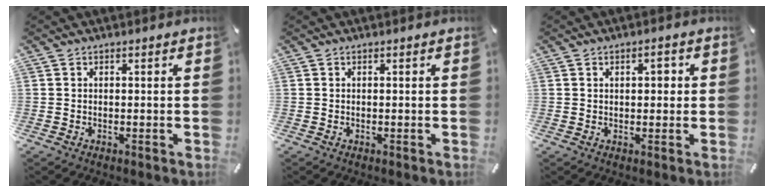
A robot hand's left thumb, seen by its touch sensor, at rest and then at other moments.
{"total": 0.0}
{"total": 2.9, "force": [0.8, 1.6, 2.3], "torque": [-0.025, -0.001, 0.004]}